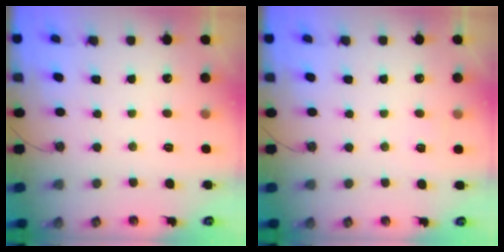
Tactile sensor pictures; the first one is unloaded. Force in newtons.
{"total": 2.7, "press": 2.4, "slide": 1.3}